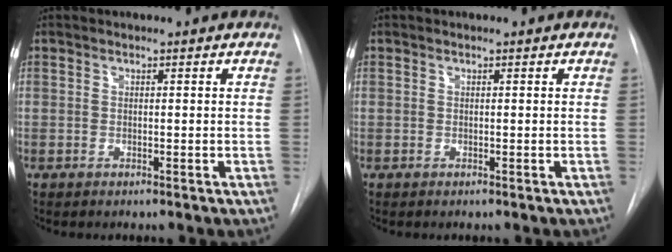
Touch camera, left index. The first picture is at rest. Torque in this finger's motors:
{"motor_torque": [0.03, 0.03, 0.00, 0.00]}